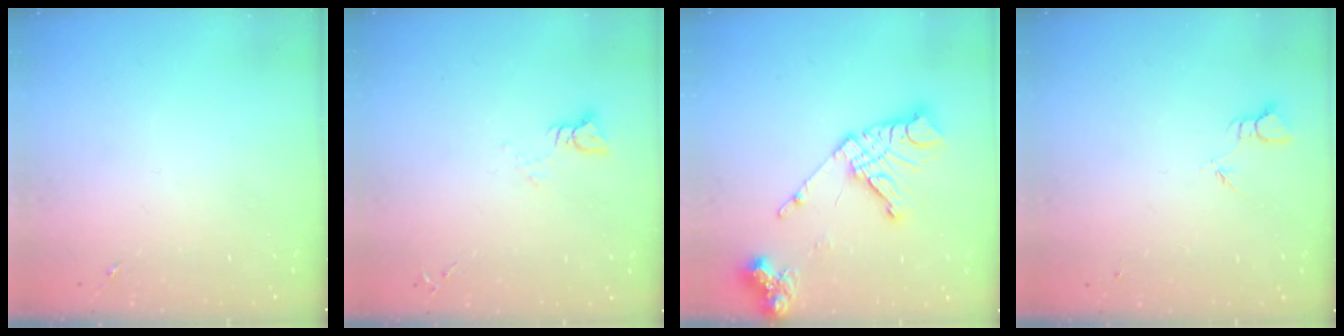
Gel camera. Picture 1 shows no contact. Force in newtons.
{"total": 3.5, "press": 3.5, "slide": 0.2}
{"total": 16.8, "press": 16.7, "slide": 2.2}
{"total": 2.3, "press": 2.3, "slide": 0.1}